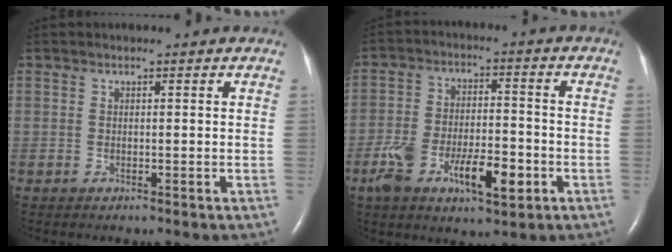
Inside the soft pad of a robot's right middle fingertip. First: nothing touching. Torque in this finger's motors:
{"motor_torque": [1.25, -0.52, 0.28, 0.12]}